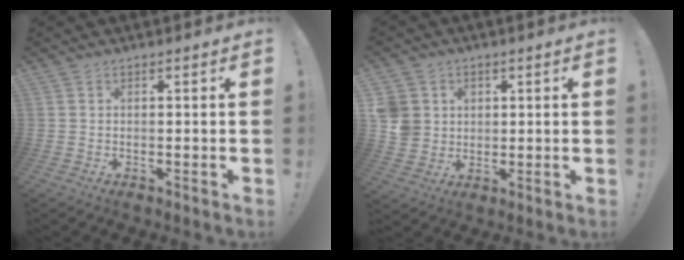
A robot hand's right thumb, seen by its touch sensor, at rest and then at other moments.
{"total": 7.5, "force": [1.8, 6.9, 2.2], "torque": [-0.049, -0.007, 0.038]}